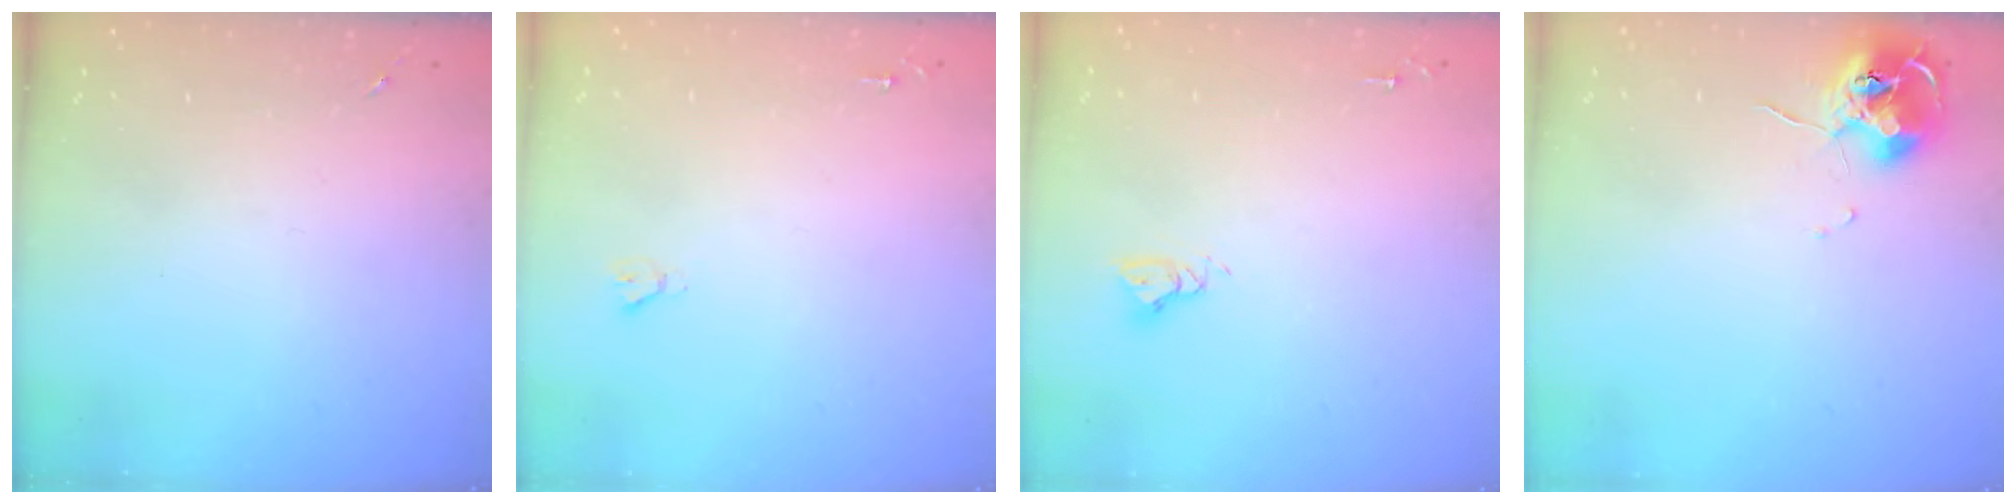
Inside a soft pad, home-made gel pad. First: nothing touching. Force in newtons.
{"total": 1.9, "press": 1.9, "slide": 0.2}
{"total": 4.8, "press": 4.7, "slide": 0.4}
{"total": 9.8, "press": 9.8, "slide": 0.5}